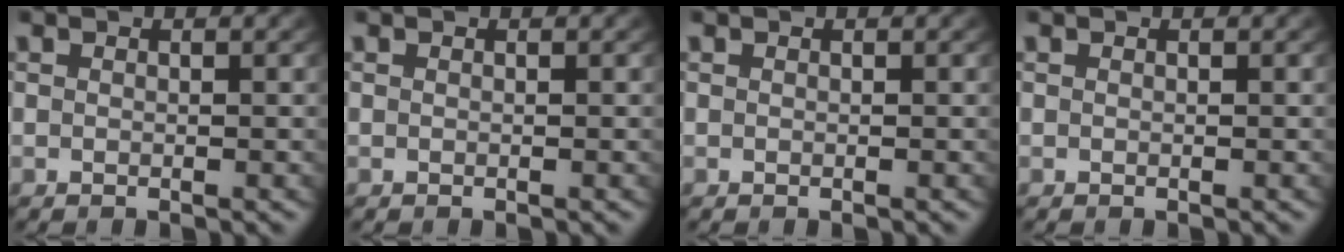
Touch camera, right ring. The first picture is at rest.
{"total": 0.0}
{"total": 0.0}
{"total": 0.0}